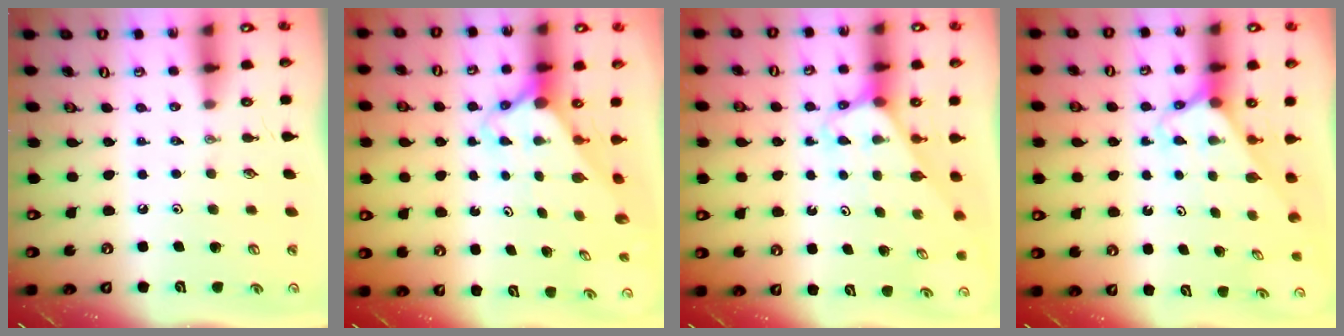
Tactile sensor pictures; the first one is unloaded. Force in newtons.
{"total": 2.8, "press": 2.8, "slide": 0.2}
{"total": 3.2, "press": 3.2, "slide": 0.2}
{"total": 2.6, "press": 2.6, "slide": 0.1}